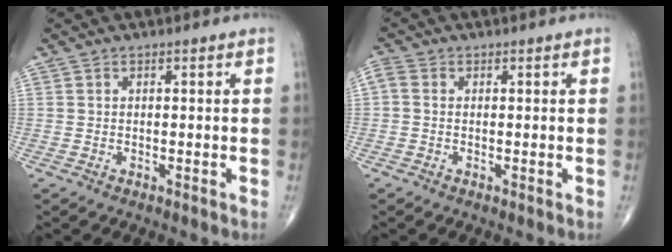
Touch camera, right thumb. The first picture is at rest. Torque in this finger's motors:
{"motor_torque": [-0.28, 0.28, 0.33, 0.05, 0.10]}